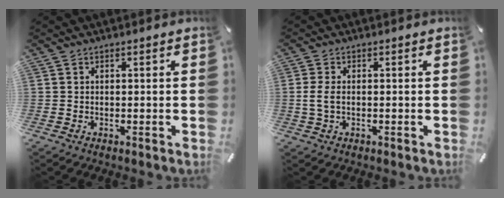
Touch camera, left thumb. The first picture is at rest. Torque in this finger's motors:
{"motor_torque": [-0.03, 0.05, 0.11, -0.10, 0.00]}